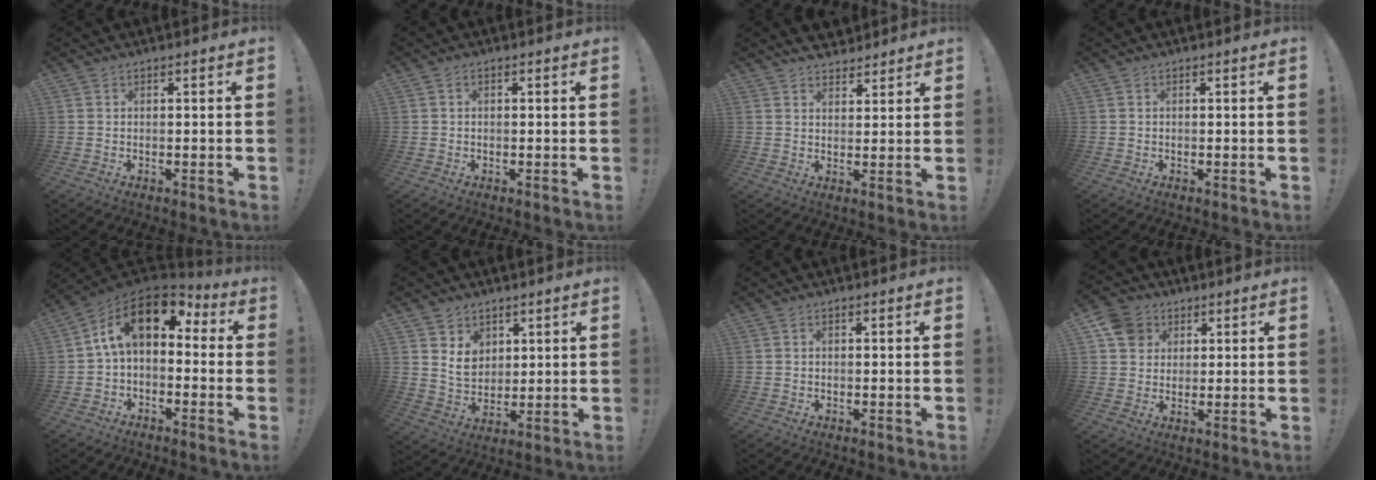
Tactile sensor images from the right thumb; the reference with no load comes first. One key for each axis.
{"total": 0.9, "fx": -0.2, "fy": 0.6, "fz": 0.6, "tx": -0.016, "ty": 0.004, "tz": -0.003}
{"total": 3.6, "fx": 3.0, "fy": 1.9, "fz": 0.3, "tx": -0.003, "ty": -0.020, "tz": 0.057}
{"total": 0.0}
{"total": 14.0, "fx": 4.5, "fy": 7.4, "fz": 11.0, "tx": -0.185, "ty": -0.010, "tz": 0.083}
{"total": 8.3, "fx": 4.1, "fy": 6.9, "fz": 2.3, "tx": -0.030, "ty": -0.031, "tz": 0.082}
{"total": 0.6, "fx": -0.3, "fy": 0.4, "fz": 0.3, "tx": -0.011, "ty": 0.003, "tz": -0.003}
{"total": 8.3, "fx": 3.3, "fy": 7.2, "fz": 2.6, "tx": -0.035, "ty": -0.014, "tz": 0.067}